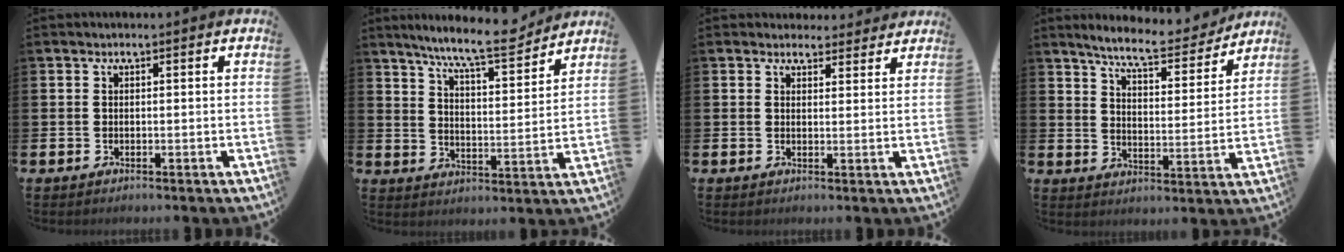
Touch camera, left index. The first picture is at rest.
{"total": 9.4, "force": [8.4, 0.7, 4.1], "torque": [-0.090, -0.049, 0.145]}
{"total": 3.1, "force": [2.9, 1.0, -0.2], "torque": [0.011, -0.014, 0.052]}
{"total": 7.9, "force": [7.4, 0.9, 2.6], "torque": [-0.071, -0.044, 0.127]}